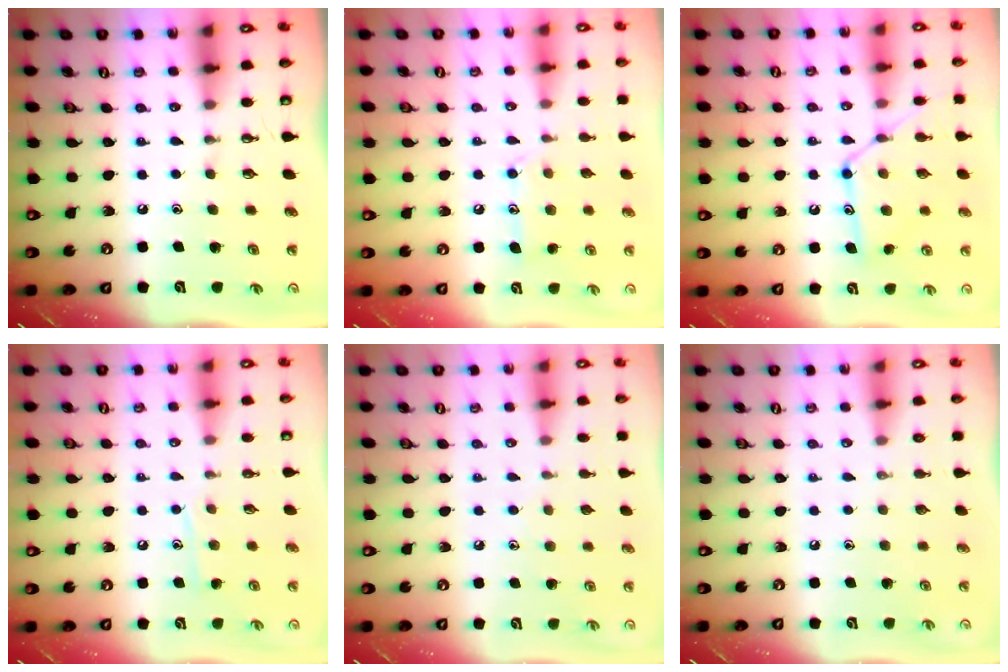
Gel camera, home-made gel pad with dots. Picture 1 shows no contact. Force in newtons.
{"total": 11.2, "press": 11.2, "slide": 0.8}
{"total": 12.9, "press": 12.9, "slide": 0.9}
{"total": 6.9, "press": 6.8, "slide": 0.8}
{"total": 5.9, "press": 5.9, "slide": 0.6}
{"total": 0.0}